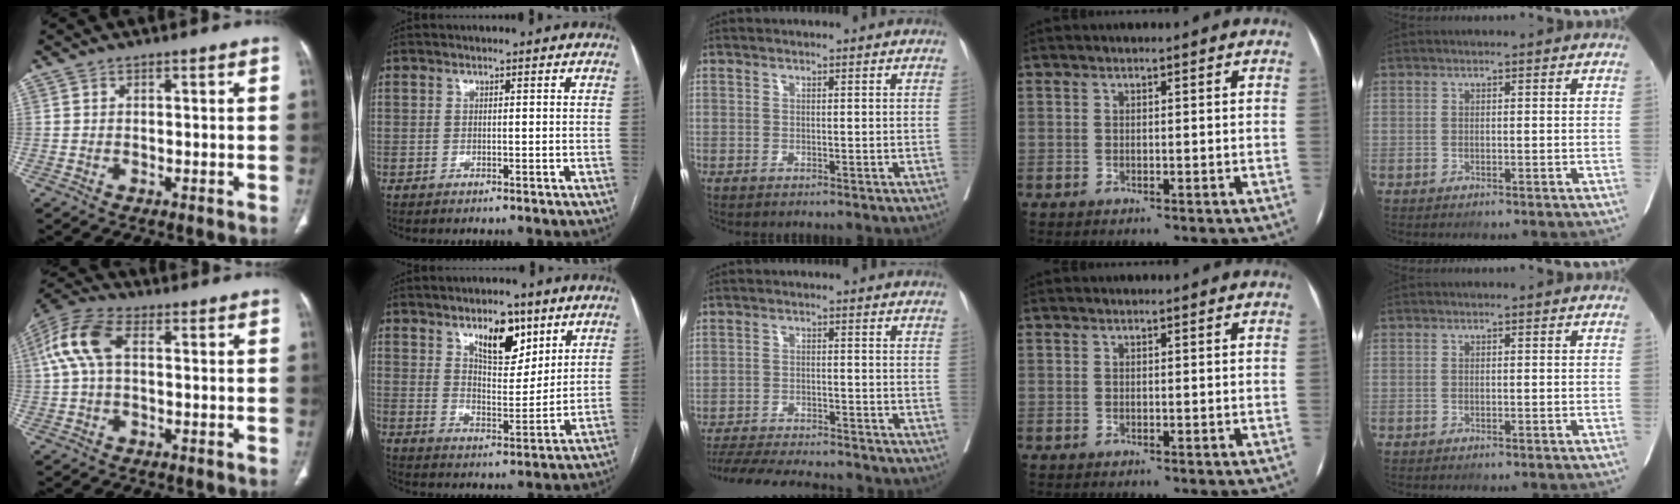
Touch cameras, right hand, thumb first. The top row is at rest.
{"thumb": {"total": 9.9, "force": [1.7, 5.5, 8.1], "torque": [-0.186, 0.034, 0.028]}, "index": {"total": 9.3, "force": [5.7, 3.8, 6.3], "torque": [-0.105, -0.003, 0.099]}, "middle": {"total": 14.1, "force": [-13.0, 2.1, 5.1], "torque": [-0.097, -0.011, -0.188]}}